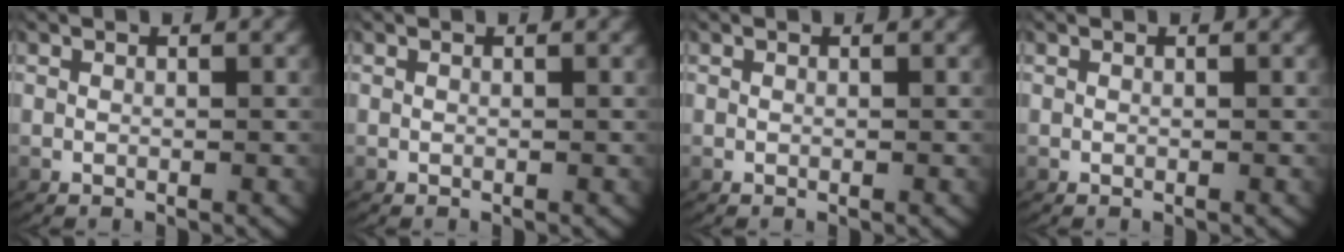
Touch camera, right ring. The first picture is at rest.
{"total": 0.0}
{"total": 0.0}
{"total": 0.0}